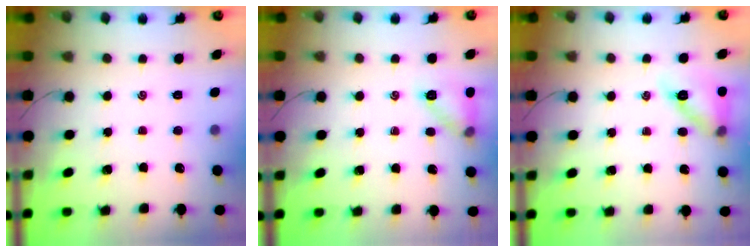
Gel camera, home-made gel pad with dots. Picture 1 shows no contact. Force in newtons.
{"total": 9.4, "press": 9.3, "slide": 0.9}
{"total": 12.4, "press": 12.0, "slide": 3.1}